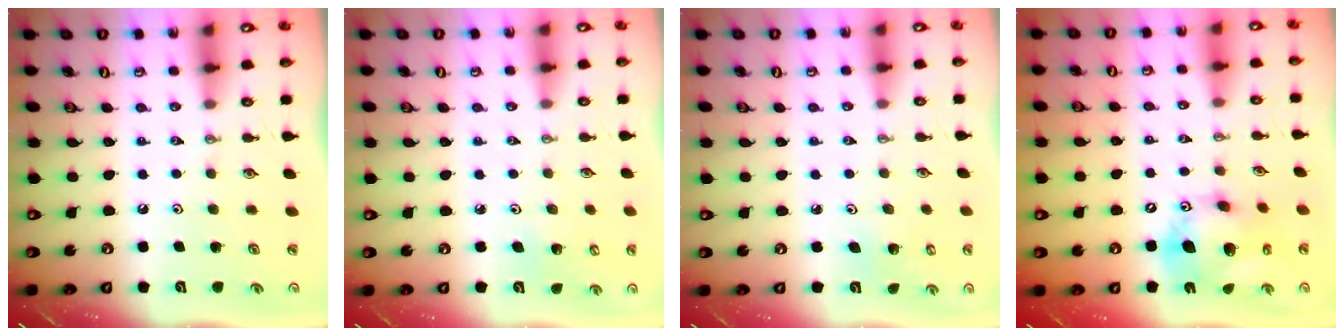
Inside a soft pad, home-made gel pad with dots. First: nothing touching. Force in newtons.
{"total": 3.1, "press": 3.0, "slide": 0.2}
{"total": 2.8, "press": 2.8, "slide": 0.2}
{"total": 16.0, "press": 15.7, "slide": 2.9}